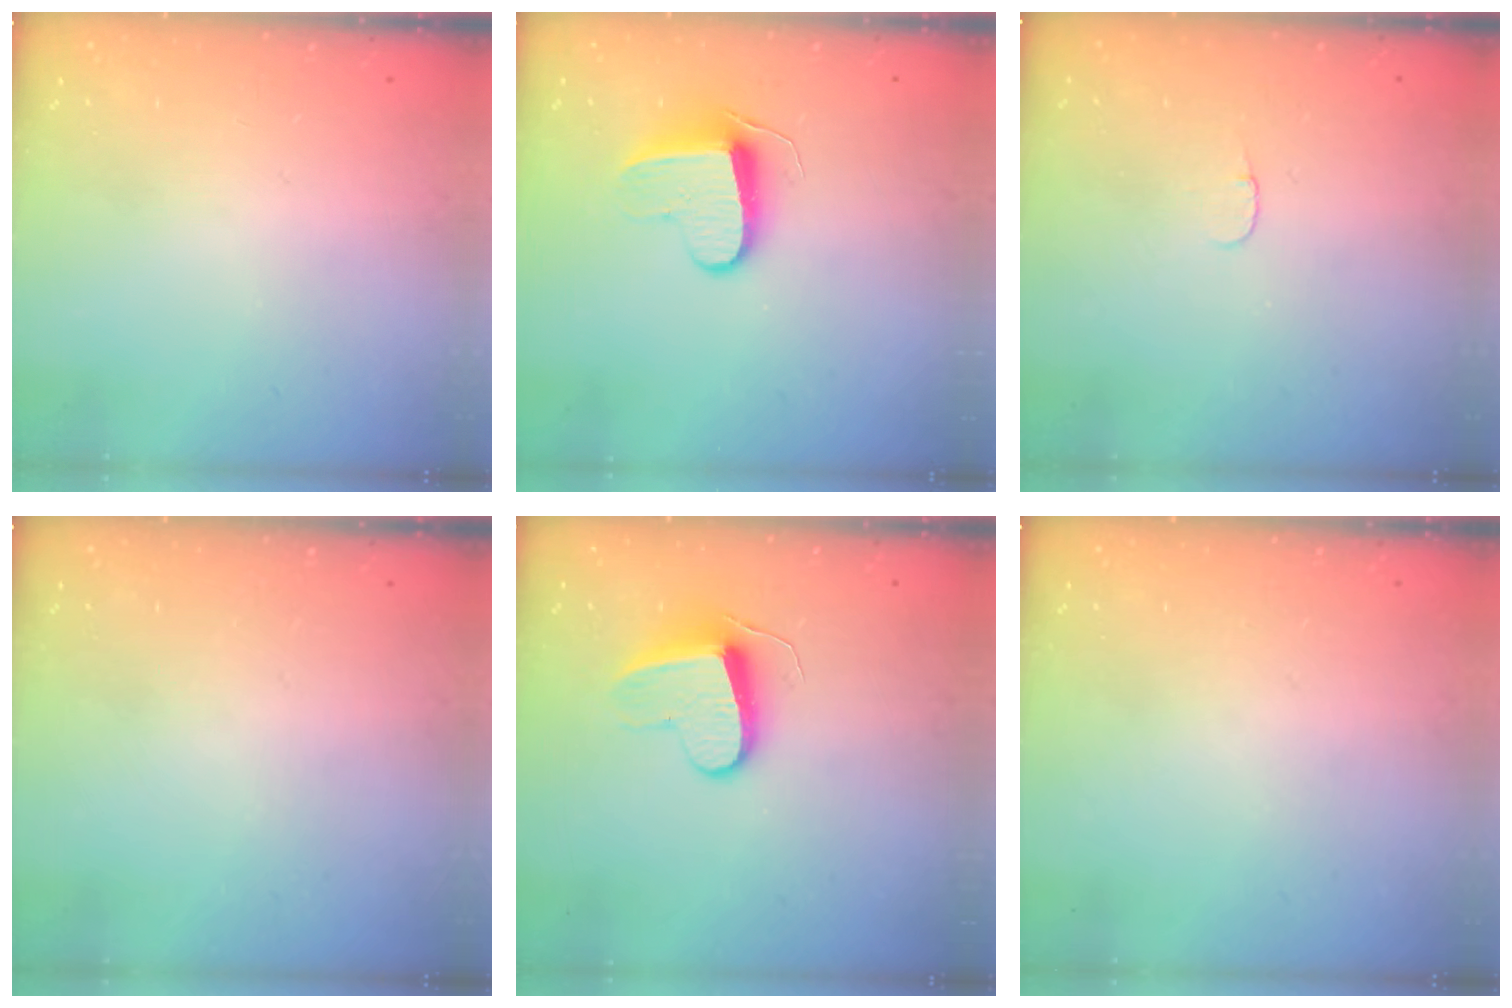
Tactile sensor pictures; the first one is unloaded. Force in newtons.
{"total": 9.0, "press": 9.0, "slide": 0.6}
{"total": 3.1, "press": 3.1, "slide": 0.3}
{"total": 0.0}
{"total": 10.9, "press": 10.9, "slide": 0.7}
{"total": 0.0}